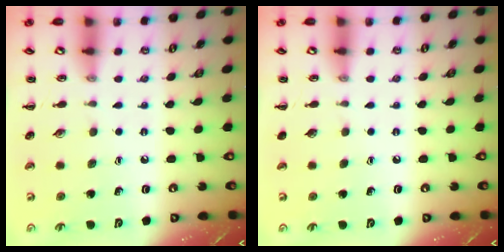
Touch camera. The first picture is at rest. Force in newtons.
{"total": 0.0}